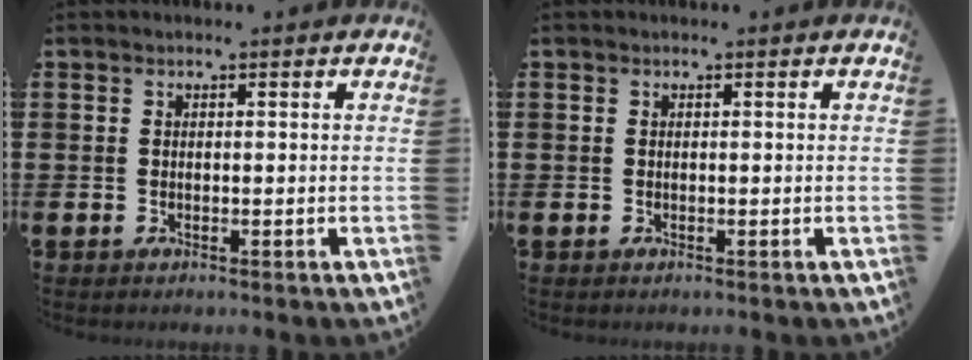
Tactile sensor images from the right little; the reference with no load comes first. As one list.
[{"total": 0.0}]